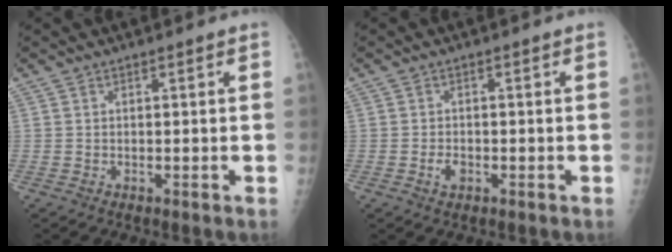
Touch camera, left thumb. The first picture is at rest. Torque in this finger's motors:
{"motor_torque": [-0.31, 0.26, 0.21, 0.11, 0.01]}